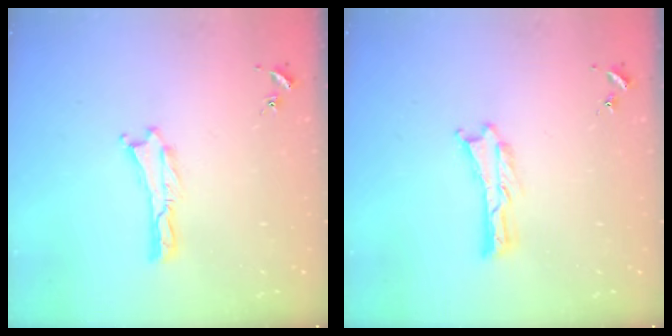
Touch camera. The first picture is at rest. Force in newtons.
{"total": 0.0}